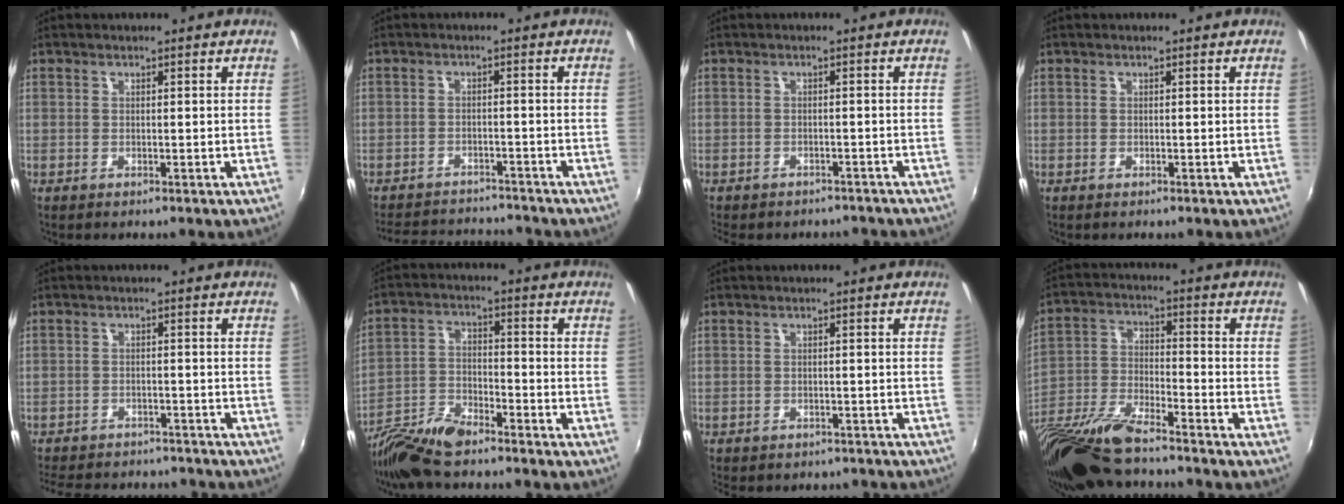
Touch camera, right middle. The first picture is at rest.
{"total": 10.9, "force": [-10.0, 3.2, 3.1], "torque": [-0.083, 0.021, -0.142]}
{"total": 7.0, "force": [-6.1, 2.5, 2.3], "torque": [-0.054, -0.015, -0.076]}
{"total": 0.0}
{"total": 13.4, "force": [-11.4, 5.2, 4.7], "torque": [-0.118, 0.005, -0.157]}
{"total": 9.8, "force": [-8.4, 2.1, 4.6], "torque": [-0.100, -0.004, -0.167]}
{"total": 4.9, "force": [-4.3, 1.8, 1.6], "torque": [-0.035, -0.013, -0.050]}
{"total": 17.1, "force": [-13.7, 3.0, 9.7], "torque": [-0.205, -0.042, -0.261]}